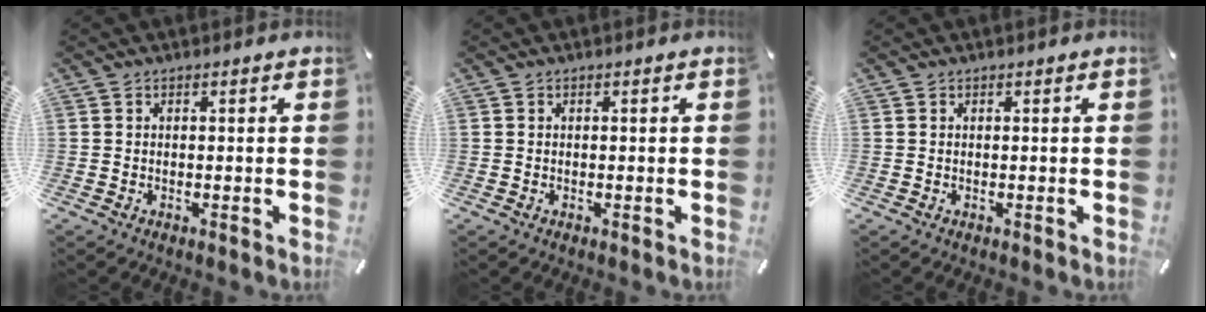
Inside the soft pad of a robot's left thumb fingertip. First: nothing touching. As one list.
[{"total": 0.0}, {"total": 0.0}]